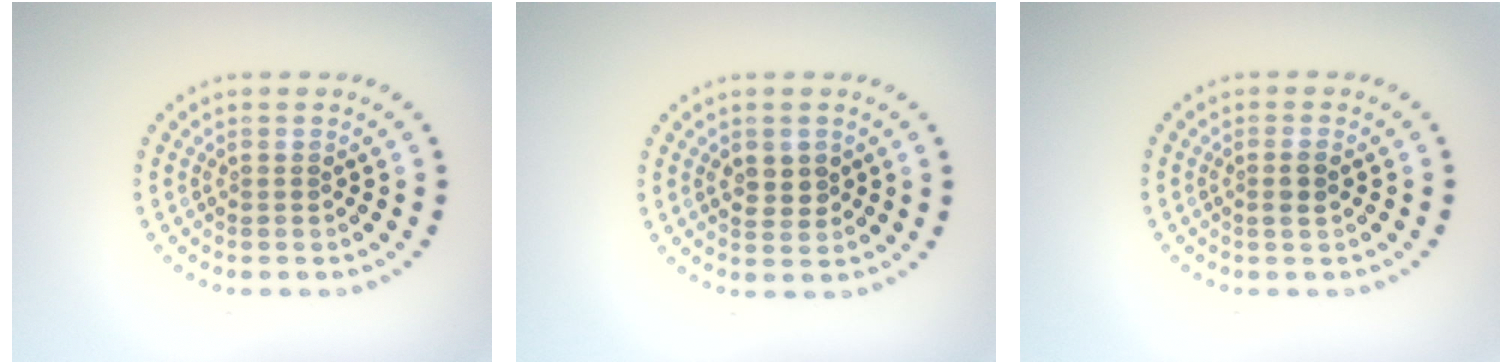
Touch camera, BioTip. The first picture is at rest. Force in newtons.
{"total": 1.9, "press": 1.7, "slide": 0.6}
{"total": 1.3, "press": 1.2, "slide": 0.5}